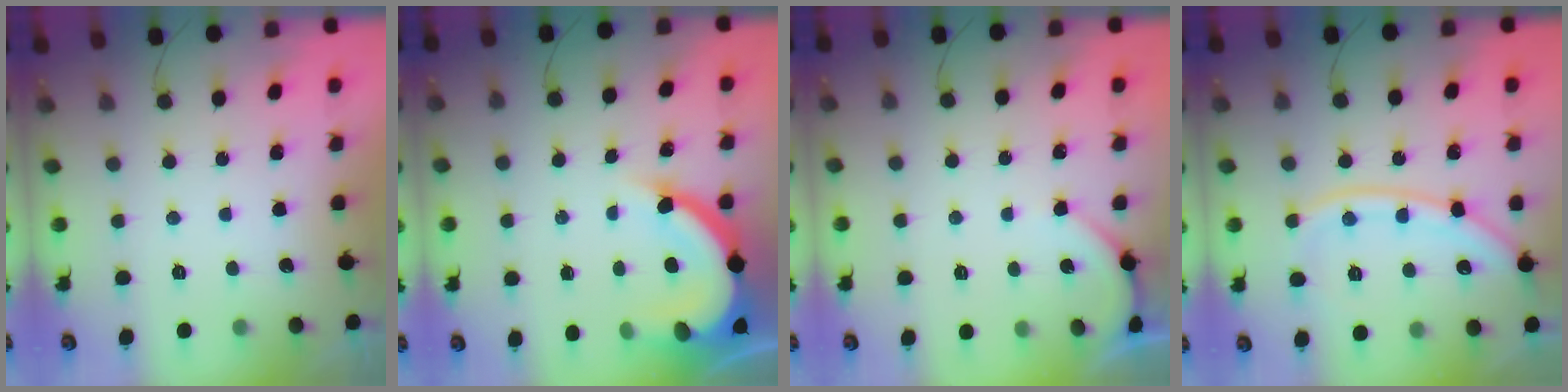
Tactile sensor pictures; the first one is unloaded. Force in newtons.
{"total": 13.1, "press": 13.0, "slide": 1.3}
{"total": 2.2, "press": 2.2, "slide": 0.3}
{"total": 12.0, "press": 11.9, "slide": 1.5}